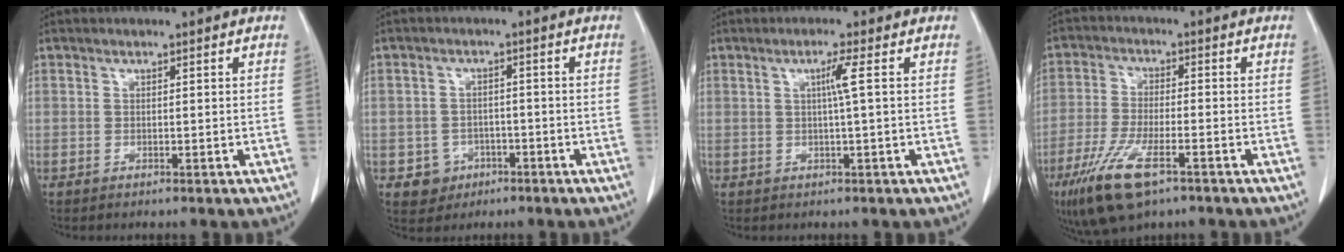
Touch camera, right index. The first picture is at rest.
{"total": 4.2, "force": [-1.9, 3.8, 0.4], "torque": [0.001, 0.013, -0.022]}
{"total": 2.6, "force": [0.4, -0.8, 2.4], "torque": [-0.046, 0.000, 0.009]}
{"total": 10.8, "force": [-6.3, 2.8, 8.3], "torque": [-0.168, -0.024, -0.110]}